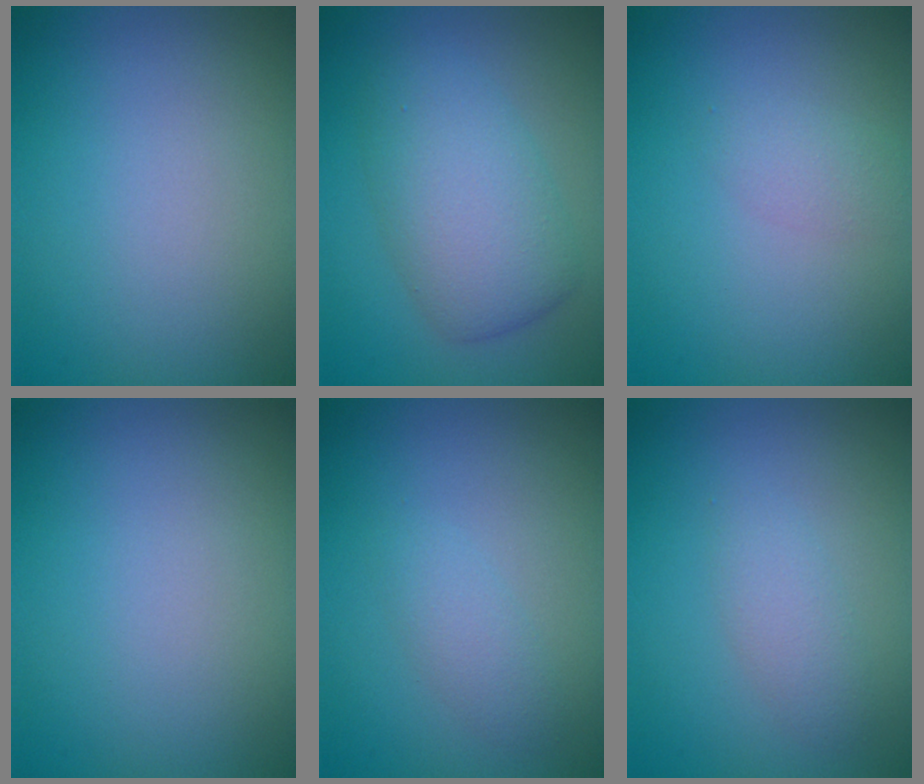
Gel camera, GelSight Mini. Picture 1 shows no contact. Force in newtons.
{"total": 5.8, "press": 5.8, "slide": 0.1}
{"total": 1.5, "press": 1.5, "slide": 0.1}
{"total": 0.0}
{"total": 1.6, "press": 1.6, "slide": 0.1}
{"total": 1.8, "press": 1.8, "slide": 0.0}